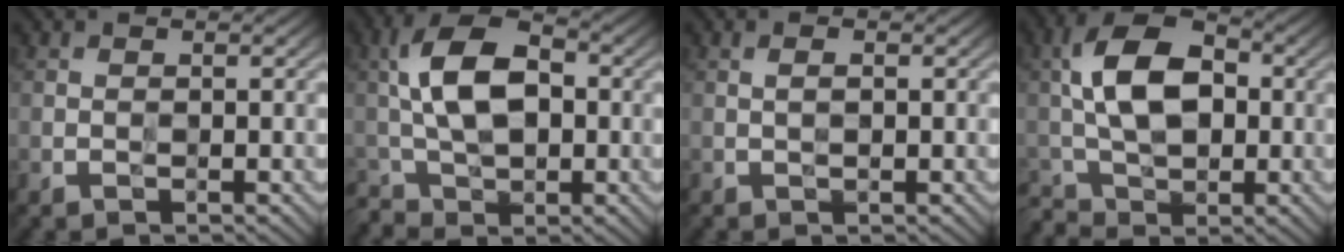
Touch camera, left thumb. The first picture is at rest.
{"total": 8.4, "force": [-0.5, 5.0, 6.8], "torque": [-0.148, 0.010, -0.016]}
{"total": 1.1, "force": [0.0, 0.3, 1.0], "torque": [-0.021, 0.003, 0.000]}
{"total": 9.4, "force": [-0.5, 5.8, 7.3], "torque": [-0.156, 0.012, -0.017]}